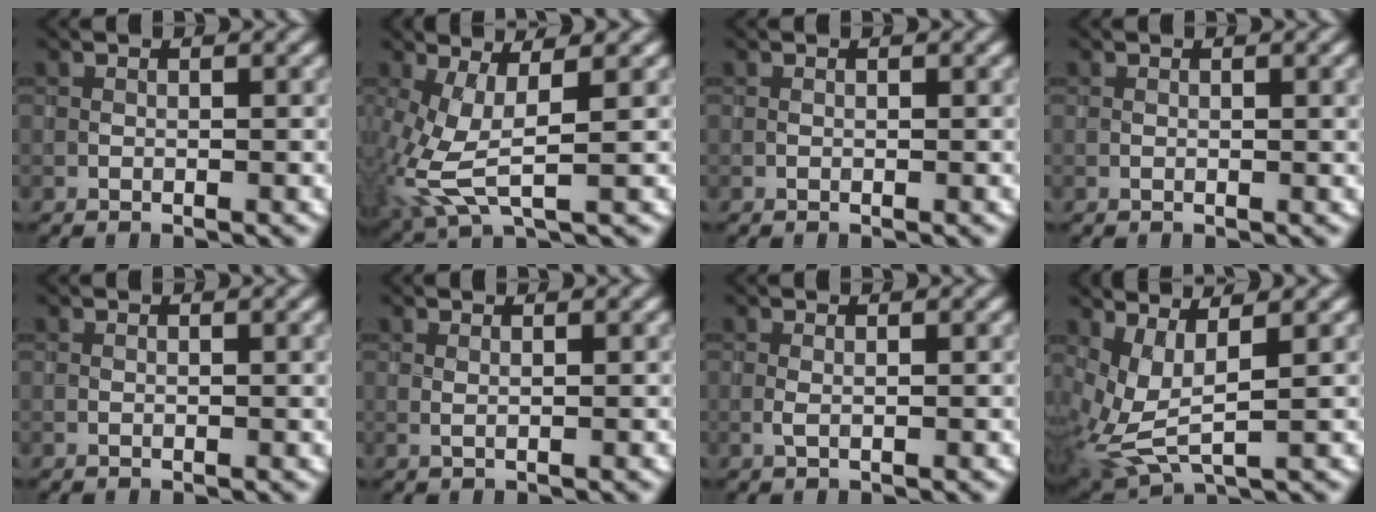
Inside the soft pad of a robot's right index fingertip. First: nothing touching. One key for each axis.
{"total": 5.8, "fx": 0.1, "fy": 2.1, "fz": 5.4, "tx": -0.148, "ty": -0.009, "tz": 0.005}
{"total": 0.5, "fx": 0.5, "fy": -0.2, "fz": -0.2, "tx": 0.004, "ty": 0.000, "tz": 0.006}
{"total": 1.0, "fx": 0.8, "fy": 0.0, "fz": 0.7, "tx": -0.009, "ty": 0.001, "tz": 0.012}
{"total": 0.8, "fx": 0.7, "fy": 0.0, "fz": 0.3, "tx": -0.004, "ty": 0.001, "tz": 0.011}
{"total": 0.9, "fx": 0.8, "fy": 0.0, "fz": 0.3, "tx": -0.007, "ty": 0.001, "tz": 0.011}
{"total": 0.7, "fx": 0.5, "fy": 0.0, "fz": 0.5, "tx": -0.013, "ty": 0.000, "tz": 0.007}
{"total": 5.2, "fx": 1.3, "fy": 1.9, "fz": 4.7, "tx": -0.123, "ty": -0.008, "tz": 0.031}